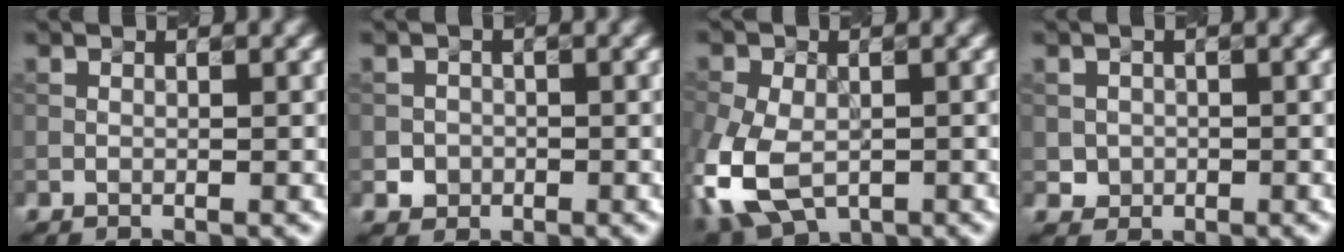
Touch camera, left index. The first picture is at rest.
{"total": 1.5, "force": [-0.5, 1.4, 0.3], "torque": [0.007, 0.001, -0.009]}
{"total": 8.6, "force": [-3.3, 5.3, 5.9], "torque": [-0.148, -0.030, -0.062]}
{"total": 1.4, "force": [-0.2, 1.4, 0.3], "torque": [0.006, -0.004, -0.004]}